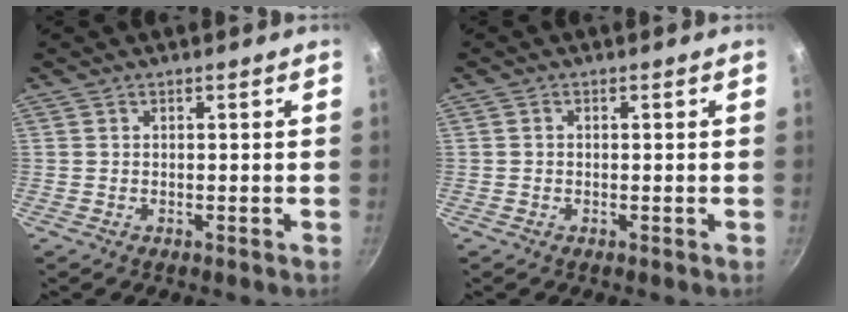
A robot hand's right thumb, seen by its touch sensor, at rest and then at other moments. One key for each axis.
{"total": 0.5, "fx": -0.1, "fy": 0.4, "fz": 0.2, "tx": -0.004, "ty": 0.003, "tz": -0.001}